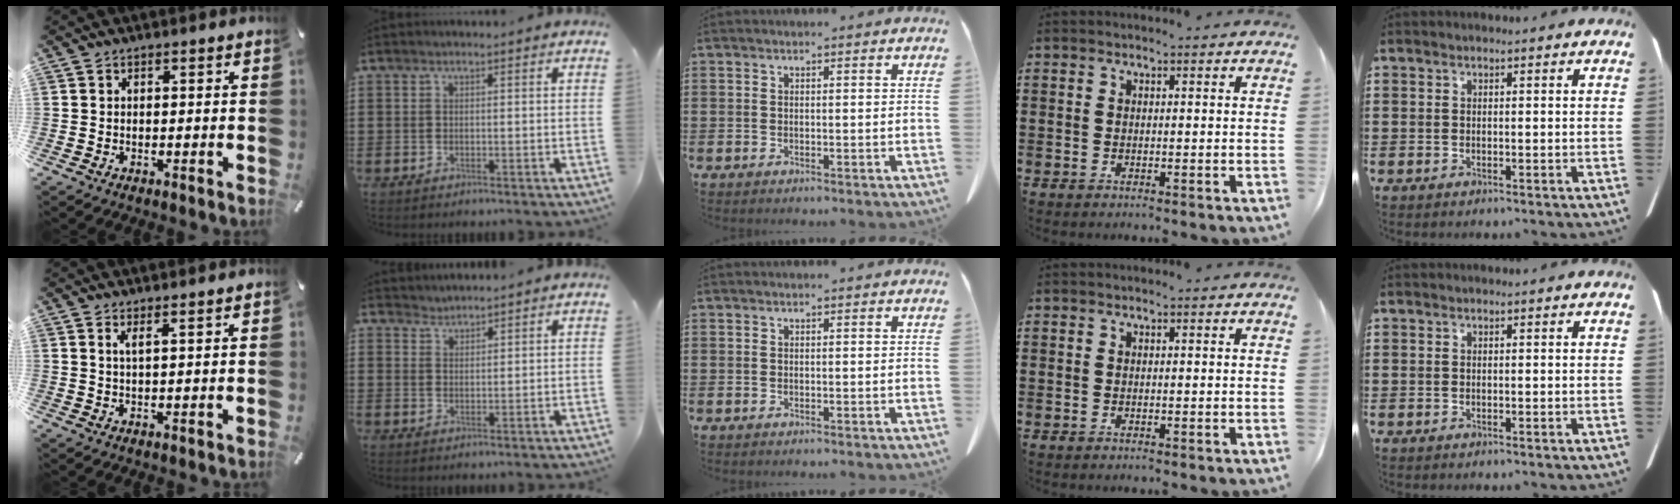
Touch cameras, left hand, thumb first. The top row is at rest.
{"thumb": {"total": 2.3, "force": [1.5, -0.1, 1.7], "torque": [-0.036, -0.002, 0.025]}, "index": {"total": 1.7, "force": [1.6, 0.0, -0.5], "torque": [0.005, -0.001, 0.033]}}